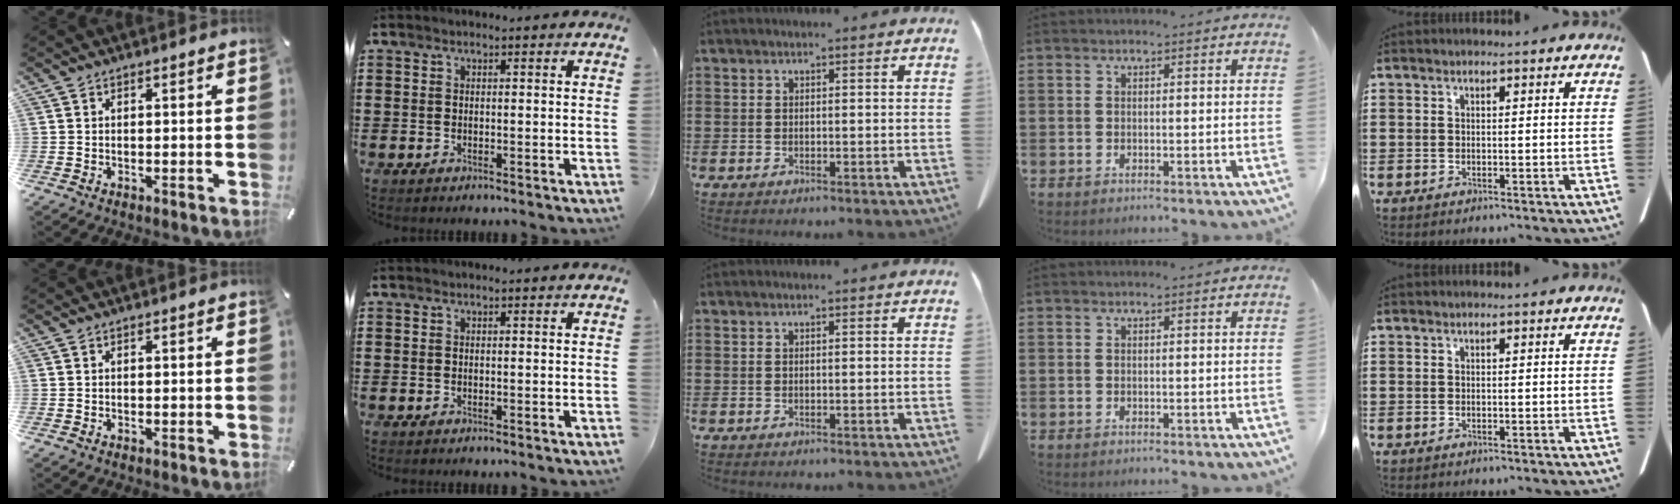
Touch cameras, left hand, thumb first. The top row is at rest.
{}